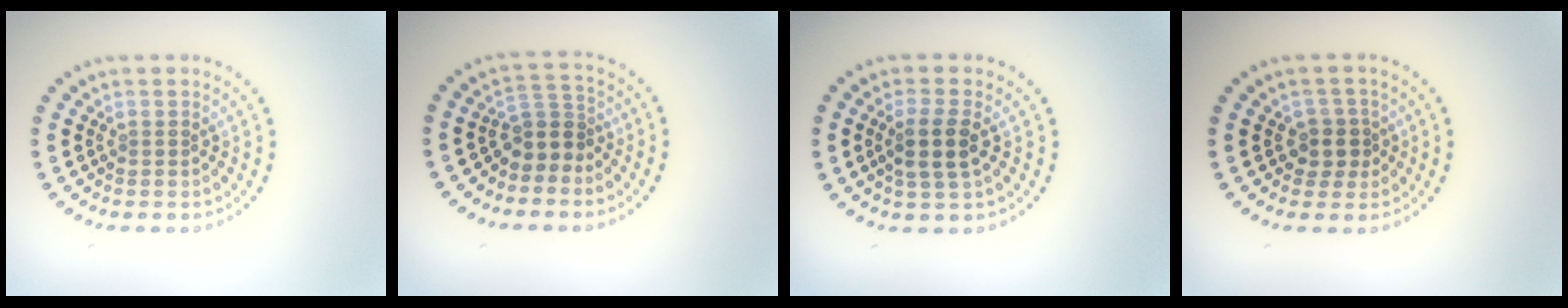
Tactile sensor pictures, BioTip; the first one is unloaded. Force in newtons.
{"total": 2.8, "press": 2.2, "slide": 1.7}
{"total": 2.8, "press": 2.5, "slide": 1.2}
{"total": 2.2, "press": 1.9, "slide": 1.1}